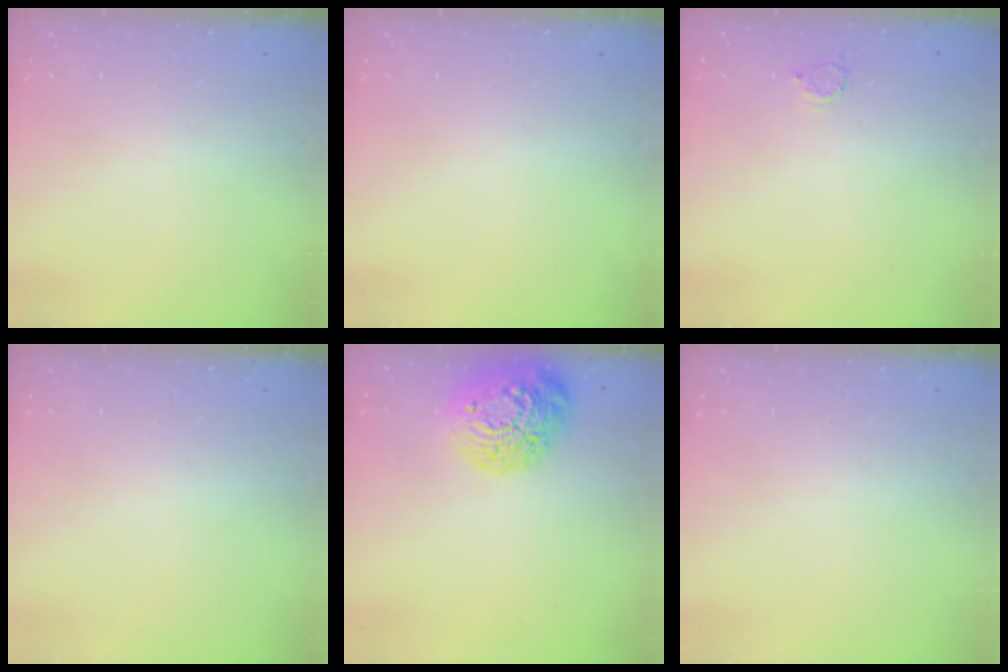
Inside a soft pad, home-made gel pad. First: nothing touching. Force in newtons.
{"total": 0.0}
{"total": 2.3, "press": 2.3, "slide": 0.2}
{"total": 0.0}
{"total": 17.0, "press": 16.9, "slide": 1.4}
{"total": 0.0}